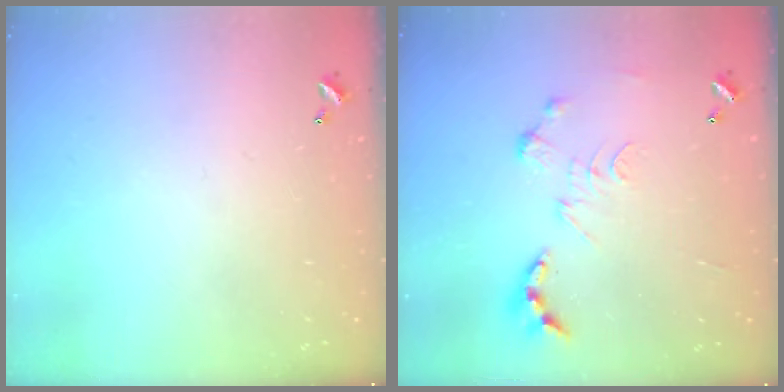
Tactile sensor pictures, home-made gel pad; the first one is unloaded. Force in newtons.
{"total": 0.0}